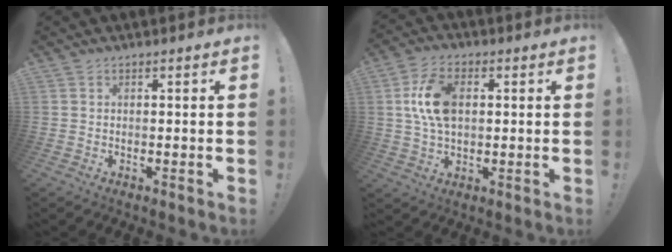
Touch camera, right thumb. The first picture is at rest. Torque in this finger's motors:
{"motor_torque": [1.55, 1.63, 0.94, 0.12, 0.09]}